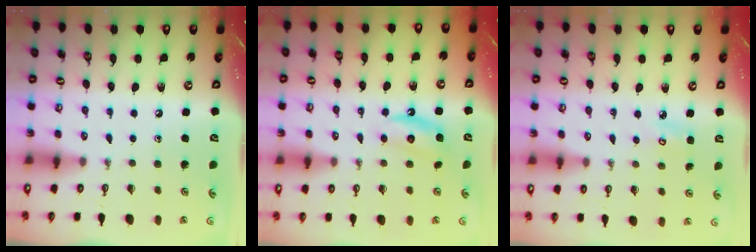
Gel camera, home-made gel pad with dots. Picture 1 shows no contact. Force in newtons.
{"total": 5.8, "press": 5.8, "slide": 0.7}
{"total": 3.6, "press": 3.6, "slide": 0.3}